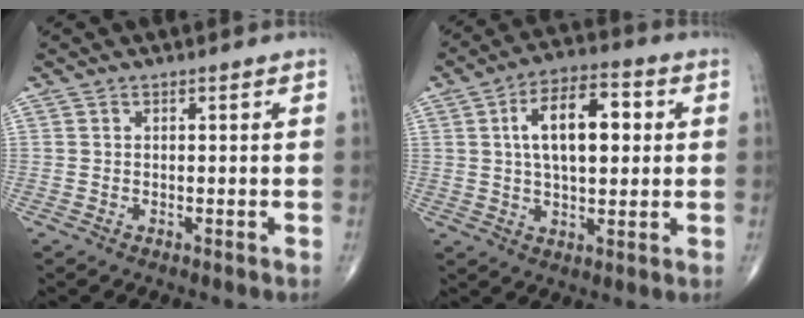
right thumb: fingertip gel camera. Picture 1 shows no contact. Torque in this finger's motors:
{"motor_torque": [0.34, 3.03, 1.60, 0.30, 0.39]}